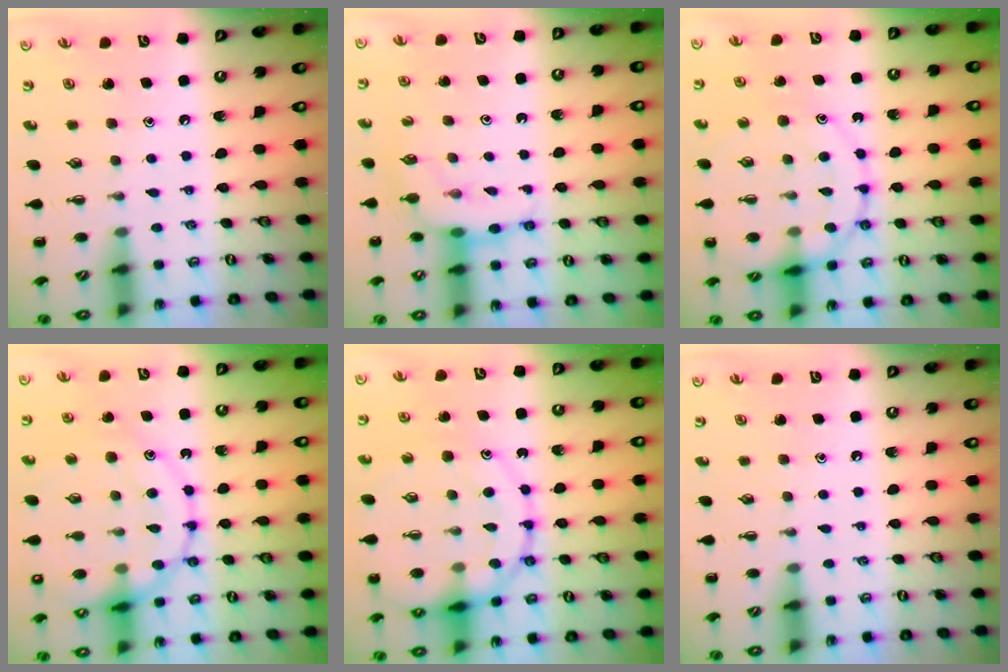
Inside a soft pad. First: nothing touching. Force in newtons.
{"total": 10.0, "press": 9.9, "slide": 1.4}
{"total": 16.3, "press": 16.1, "slide": 2.0}
{"total": 21.0, "press": 21.0, "slide": 1.8}
{"total": 18.6, "press": 18.4, "slide": 2.8}
{"total": 0.0}